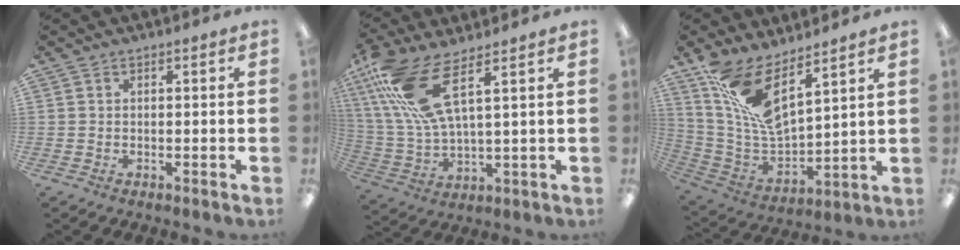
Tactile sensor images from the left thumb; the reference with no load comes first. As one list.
[{"total": 15.6, "force": [8.5, 4.7, 12.2], "torque": [-0.276, -0.030, 0.148]}, {"total": 13.7, "force": [8.9, 4.8, 9.2], "torque": [-0.196, -0.058, 0.161]}]